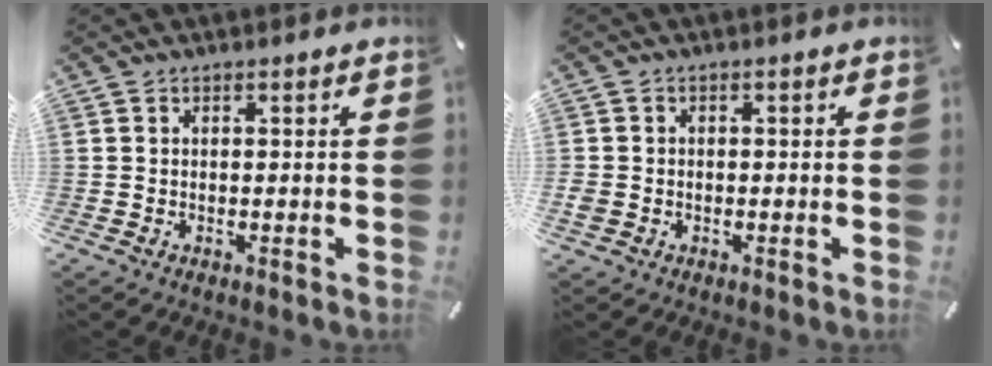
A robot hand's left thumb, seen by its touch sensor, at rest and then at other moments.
{"total": 2.1, "force": [-0.7, 1.8, 0.7], "torque": [-0.010, 0.005, -0.013]}